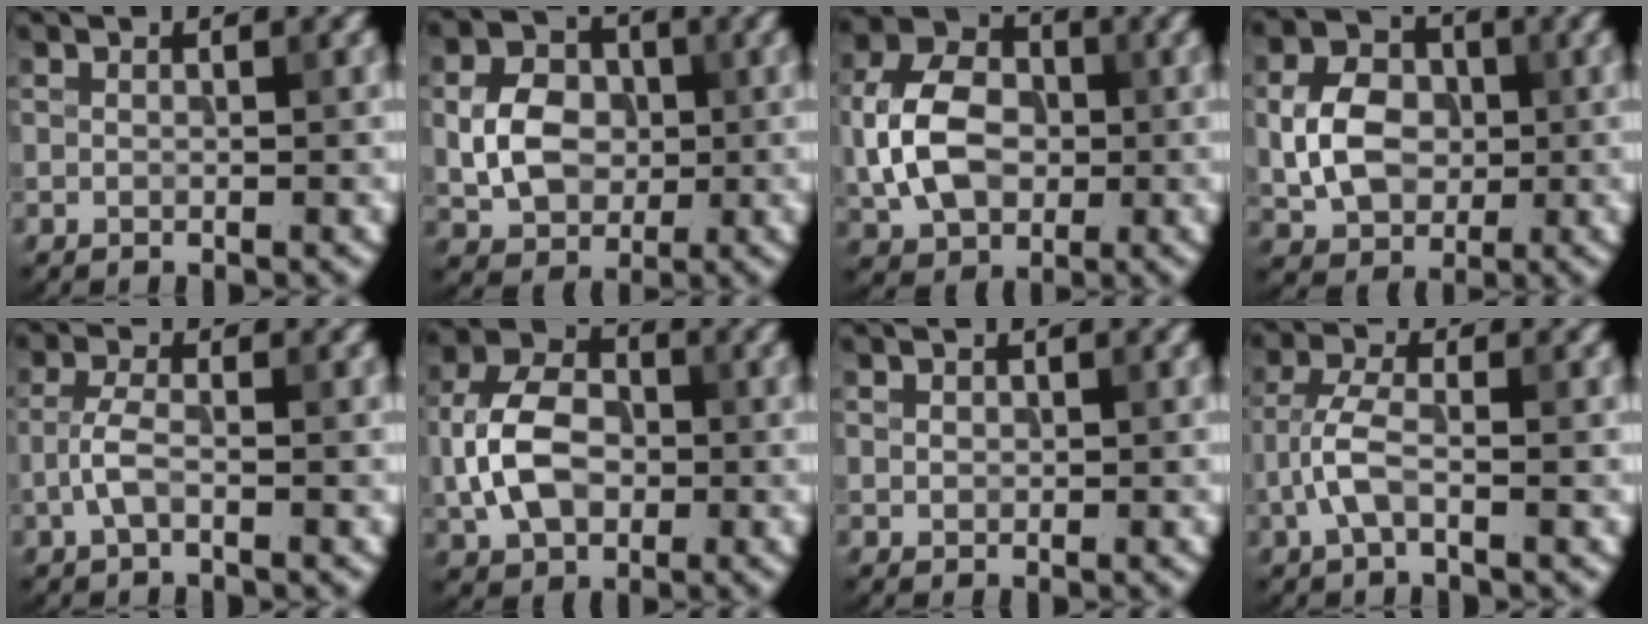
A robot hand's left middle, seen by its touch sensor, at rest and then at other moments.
{"total": 5.2, "force": [-0.1, 4.2, 3.2], "torque": [-0.060, 0.007, -0.004]}
{"total": 7.3, "force": [-0.6, 5.4, 4.9], "torque": [-0.104, 0.012, -0.020]}
{"total": 5.8, "force": [-0.1, 4.5, 3.7], "torque": [-0.072, 0.008, -0.005]}
{"total": 2.3, "force": [-0.9, 0.8, 1.9], "torque": [-0.044, 0.006, -0.025]}
{"total": 6.8, "force": [-0.9, 4.8, 4.7], "torque": [-0.094, 0.010, -0.024]}
{"total": 0.6, "force": [0.2, 0.6, 0.2], "torque": [-0.001, -0.002, 0.003]}
{"total": 3.3, "force": [-1.2, 1.3, 2.8], "torque": [-0.063, 0.008, -0.033]}